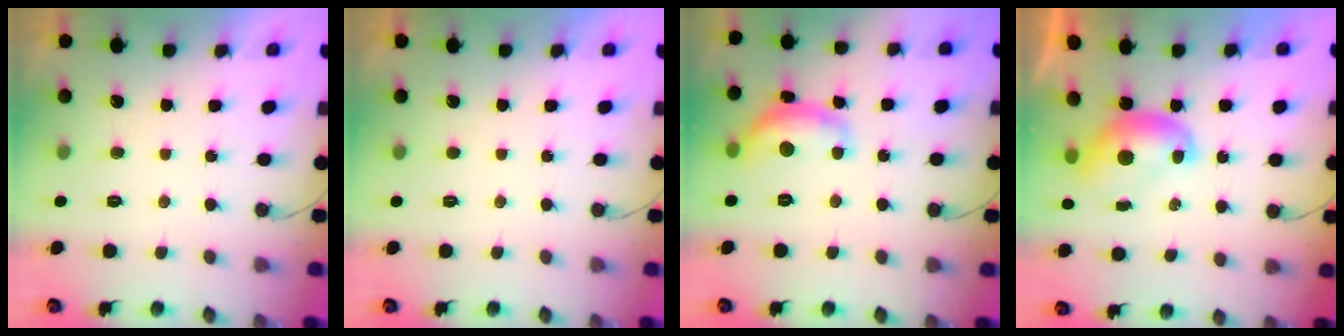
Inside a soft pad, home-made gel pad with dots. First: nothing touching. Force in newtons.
{"total": 0.0}
{"total": 11.6, "press": 11.6, "slide": 0.6}
{"total": 7.8, "press": 7.8, "slide": 0.2}